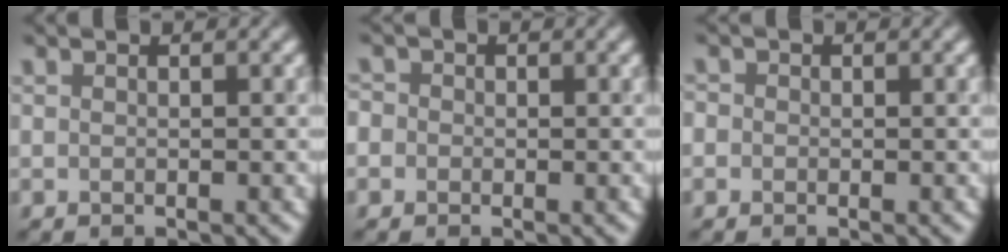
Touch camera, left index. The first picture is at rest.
{"total": 1.8, "force": [0.3, 1.7, 0.6], "torque": [0.006, 0.008, -0.015]}
{"total": 1.0, "force": [0.1, 1.0, 0.2], "torque": [-0.002, -0.001, -0.009]}